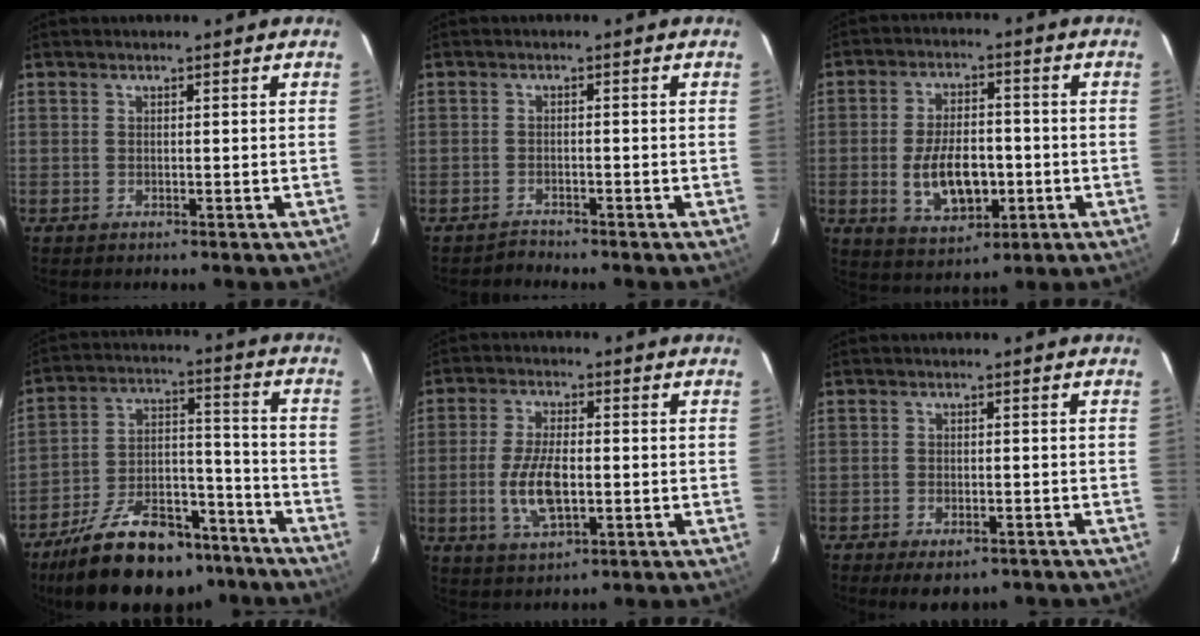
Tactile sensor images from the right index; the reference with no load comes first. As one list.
[{"total": 1.6, "force": [-1.6, 0.3, -0.2], "torque": [0.002, 0.003, -0.029]}, {"total": 11.2, "force": [-2.4, 6.0, 9.1], "torque": [-0.176, -0.001, -0.028]}, {"total": 24.3, "force": [-18.5, 10.3, 11.9], "torque": [-0.218, 0.024, -0.270]}, {"total": 9.4, "force": [-1.8, 4.2, 8.2], "torque": [-0.169, -0.005, -0.030]}, {"total": 6.6, "force": [-4.8, 2.9, 3.4], "torque": [-0.075, -0.012, -0.061]}]